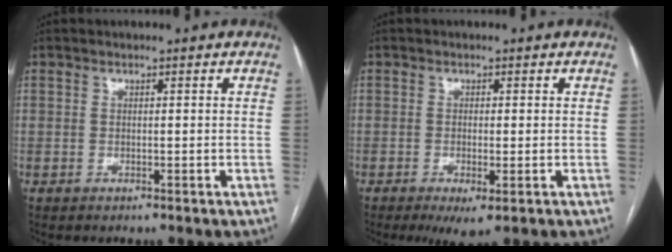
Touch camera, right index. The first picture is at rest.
{"total": 3.9, "force": [-1.6, 0.9, 3.4], "torque": [-0.056, -0.010, -0.020]}